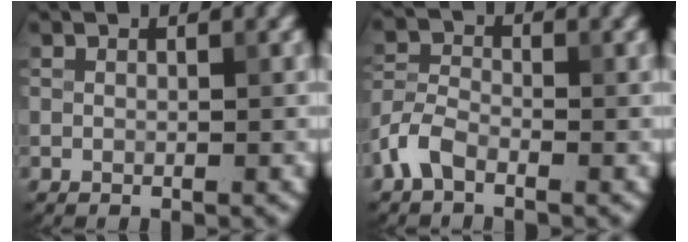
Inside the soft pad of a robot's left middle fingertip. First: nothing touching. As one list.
[{"total": 3.0, "force": [-1.9, 1.5, 1.7], "torque": [-0.038, 0.005, -0.052]}]